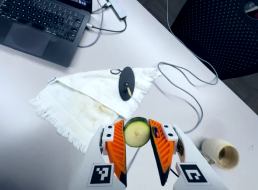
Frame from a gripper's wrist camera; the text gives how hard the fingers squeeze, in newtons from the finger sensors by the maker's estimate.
{"total": 10.2, "left": 10.6, "right": 9.8}